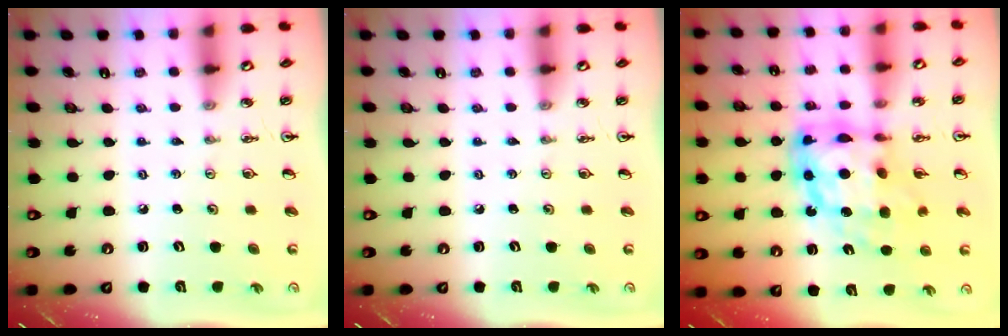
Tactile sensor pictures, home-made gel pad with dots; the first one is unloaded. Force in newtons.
{"total": 0.0}
{"total": 16.3, "press": 16.3, "slide": 1.1}